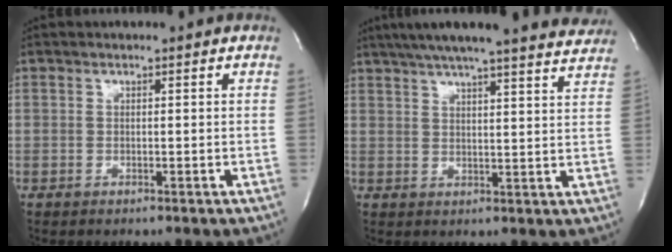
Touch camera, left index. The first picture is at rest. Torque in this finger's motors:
{"motor_torque": [1.10, -1.04, 0.55, 0.08]}